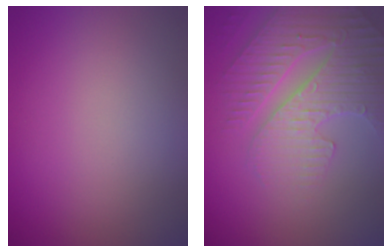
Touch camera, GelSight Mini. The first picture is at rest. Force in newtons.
{"total": 4.7, "press": 4.6, "slide": 1.1}